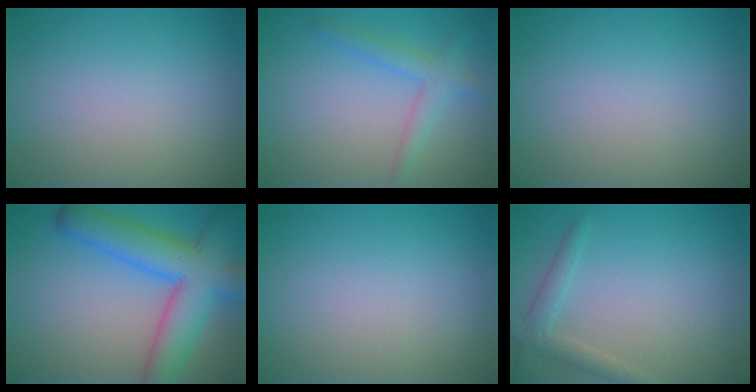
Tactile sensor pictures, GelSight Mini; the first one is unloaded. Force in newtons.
{"total": 2.5, "press": 2.5, "slide": 0.1}
{"total": 0.0}
{"total": 8.7, "press": 8.7, "slide": 0.3}
{"total": 0.0}
{"total": 2.0, "press": 2.0, "slide": 0.1}